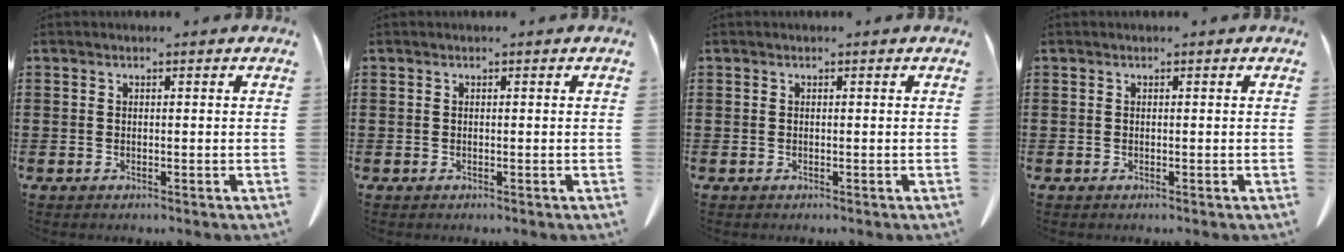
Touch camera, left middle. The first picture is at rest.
{"total": 0.0}
{"total": 0.0}
{"total": 0.0}